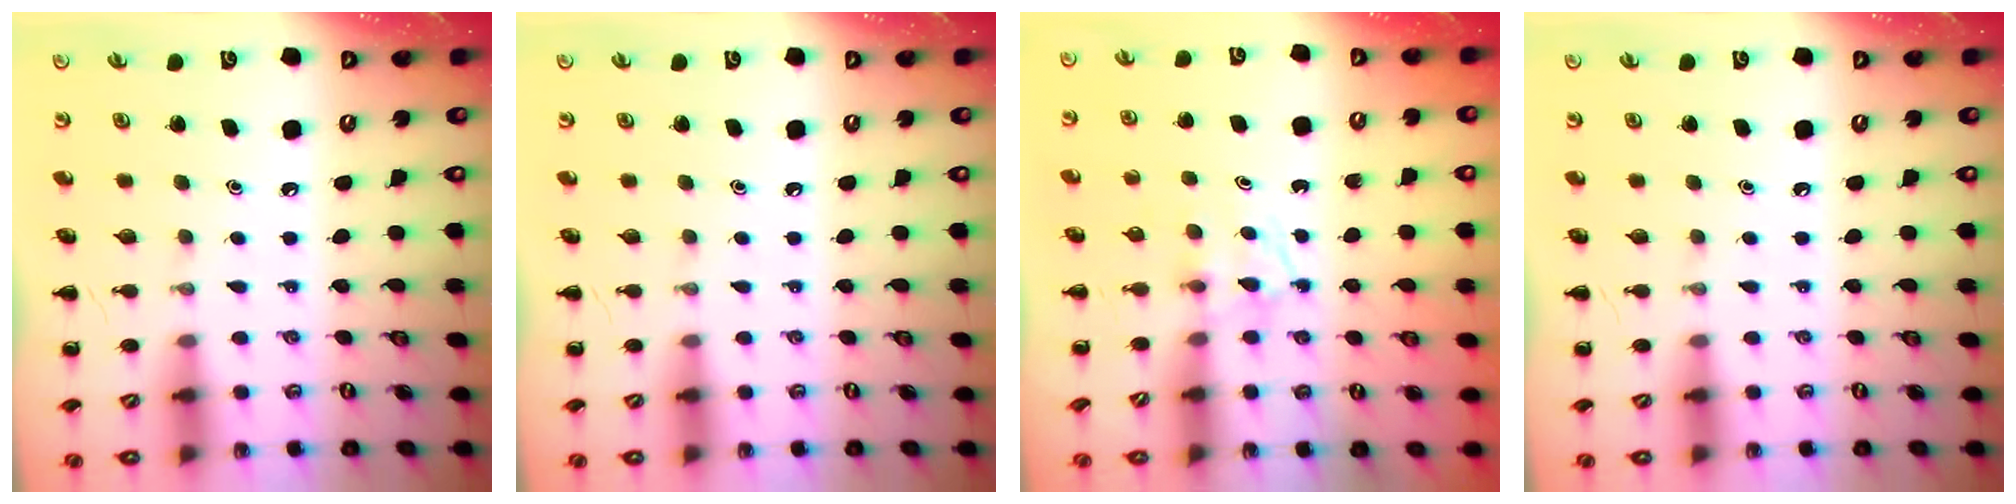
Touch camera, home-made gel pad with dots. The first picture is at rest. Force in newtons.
{"total": 0.0}
{"total": 3.3, "press": 3.1, "slide": 1.2}
{"total": 0.0}